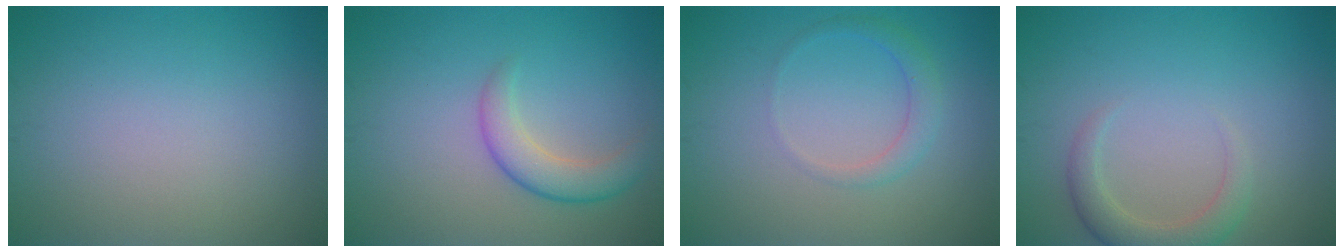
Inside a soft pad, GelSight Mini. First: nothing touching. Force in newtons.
{"total": 3.2, "press": 3.2, "slide": 0.1}
{"total": 1.8, "press": 1.8, "slide": 0.1}
{"total": 2.8, "press": 2.8, "slide": 0.4}